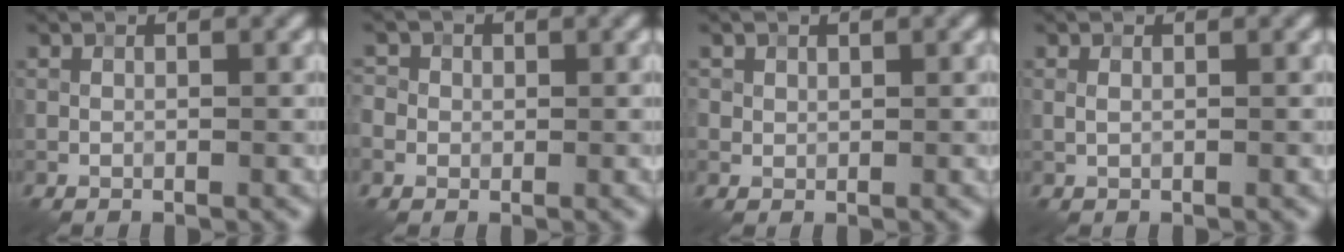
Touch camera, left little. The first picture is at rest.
{"total": 2.9, "force": [0.4, 2.7, 1.1], "torque": [-0.003, 0.015, -0.015]}
{"total": 0.9, "force": [0.5, 0.7, 0.1], "torque": [0.003, -0.003, 0.010]}
{"total": 0.5, "force": [0.1, 0.3, 0.4], "torque": [-0.012, 0.001, 0.002]}